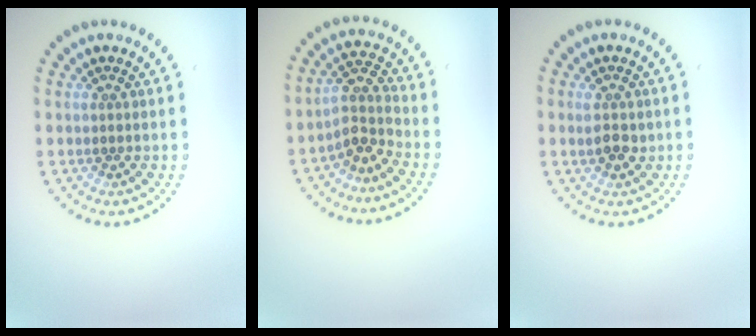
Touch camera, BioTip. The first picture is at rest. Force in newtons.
{"total": 2.8, "press": 2.2, "slide": 1.8}
{"total": 2.1, "press": 2.0, "slide": 0.5}